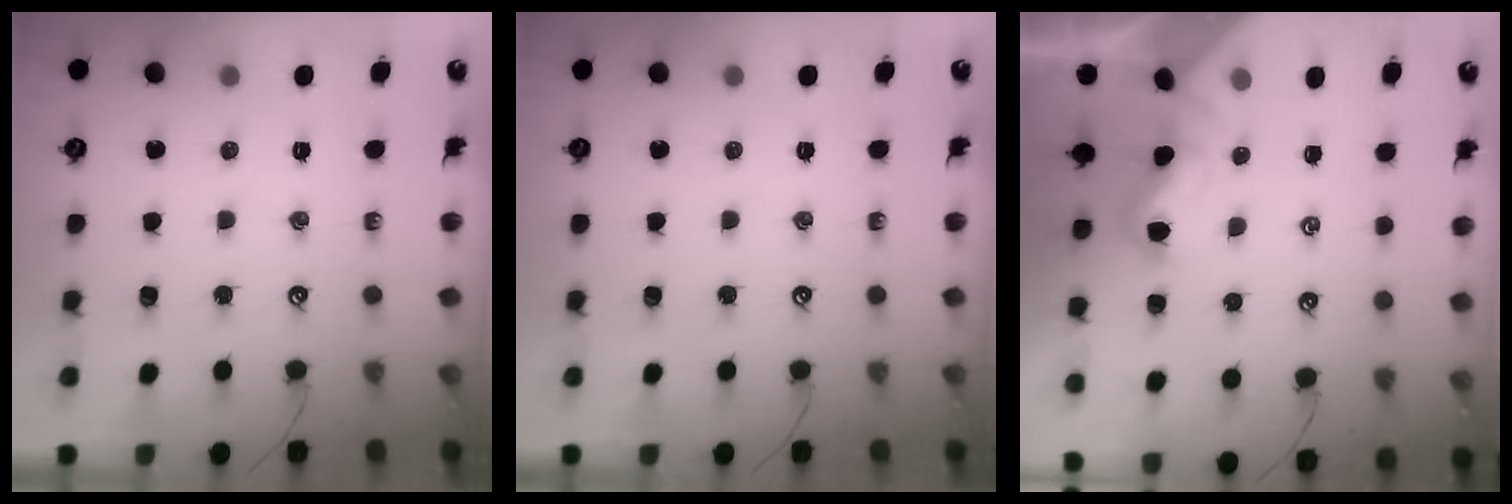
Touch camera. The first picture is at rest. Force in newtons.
{"total": 0.0}
{"total": 1.2, "press": 1.0, "slide": 0.6}